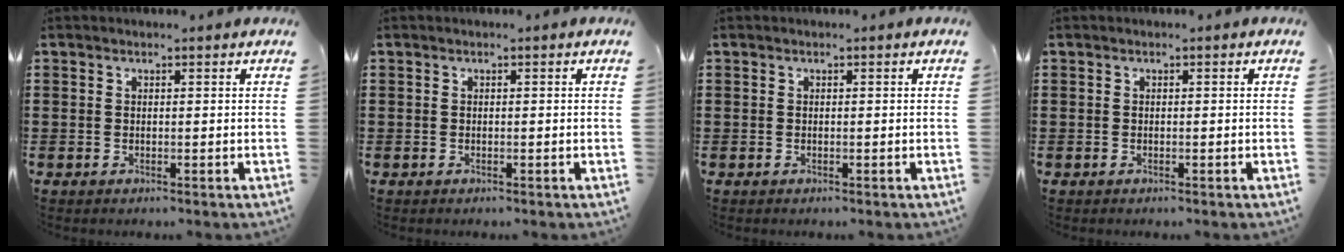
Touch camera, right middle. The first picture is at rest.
{"total": 0.0}
{"total": 0.0}
{"total": 0.0}